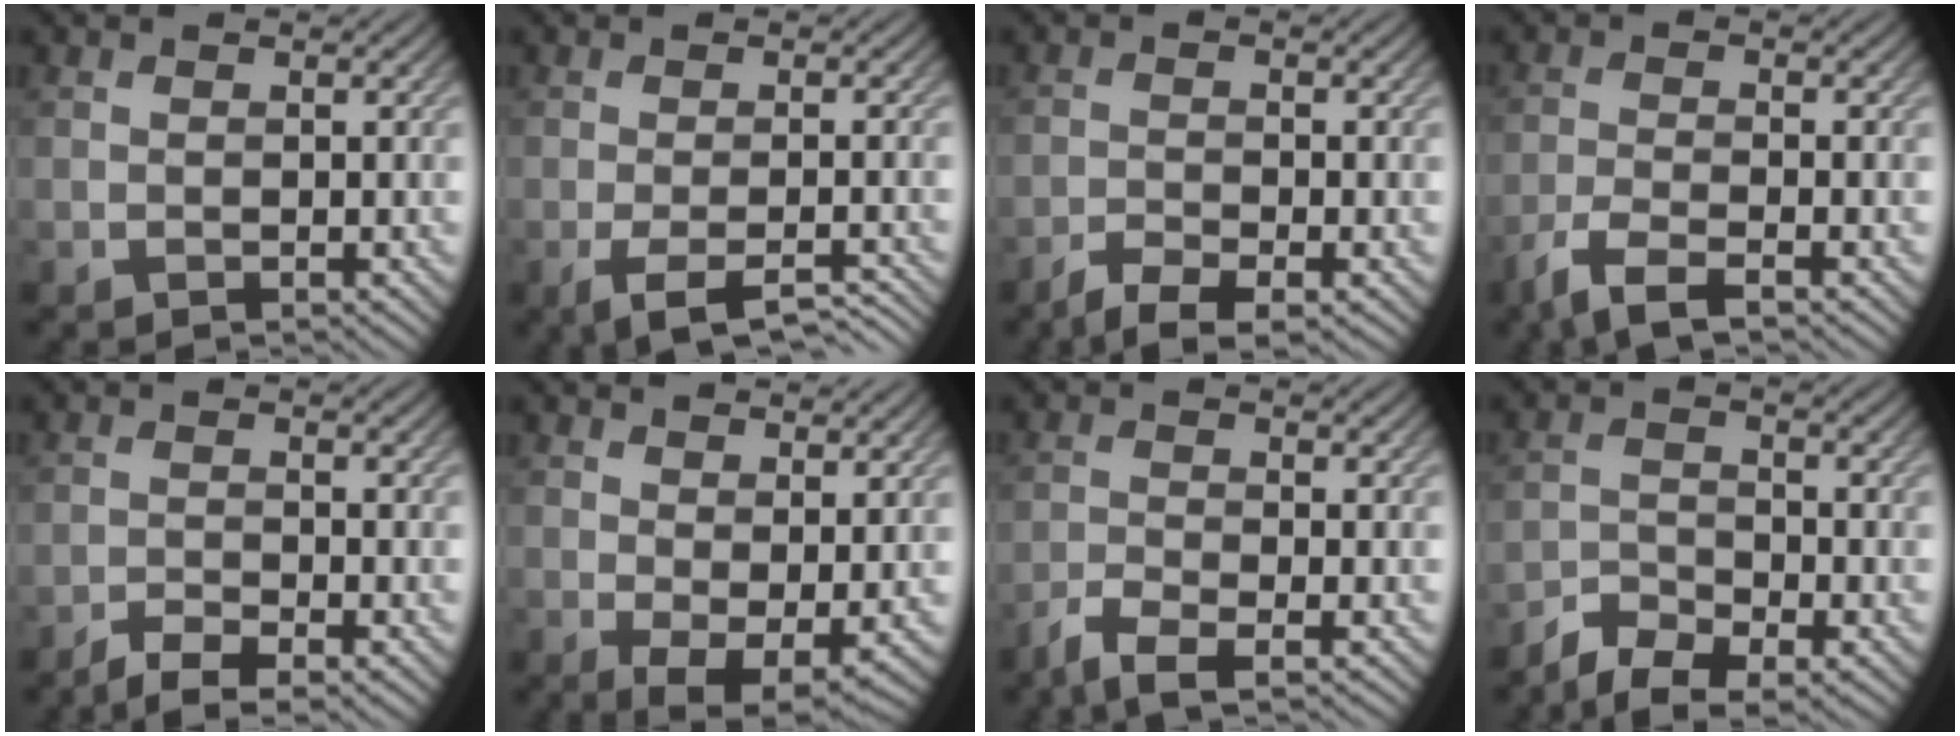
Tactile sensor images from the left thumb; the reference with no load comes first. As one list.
[{"total": 5.6, "force": [-3.0, 1.6, 4.4], "torque": [-0.073, -0.008, -0.047]}, {"total": 3.8, "force": [-2.9, 0.7, 2.3], "torque": [-0.049, -0.006, -0.056]}, {"total": 4.5, "force": [-3.2, 0.9, 3.1], "torque": [-0.065, -0.008, -0.071]}, {"total": 3.5, "force": [-2.6, 0.7, 2.2], "torque": [-0.044, -0.003, -0.048]}, {"total": 4.8, "force": [0.8, 2.3, 4.1], "torque": [-0.076, -0.015, 0.021]}, {"total": 3.8, "force": [-2.7, 0.8, 2.6], "torque": [-0.058, -0.009, -0.059]}, {"total": 5.8, "force": [-4.5, 2.2, 2.9], "torque": [-0.052, -0.007, -0.086]}]